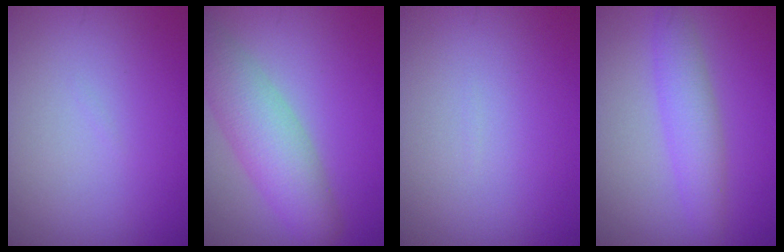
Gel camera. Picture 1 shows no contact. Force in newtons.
{"total": 5.8, "press": 5.8, "slide": 0.2}
{"total": 0.0}
{"total": 3.2, "press": 3.2, "slide": 0.1}